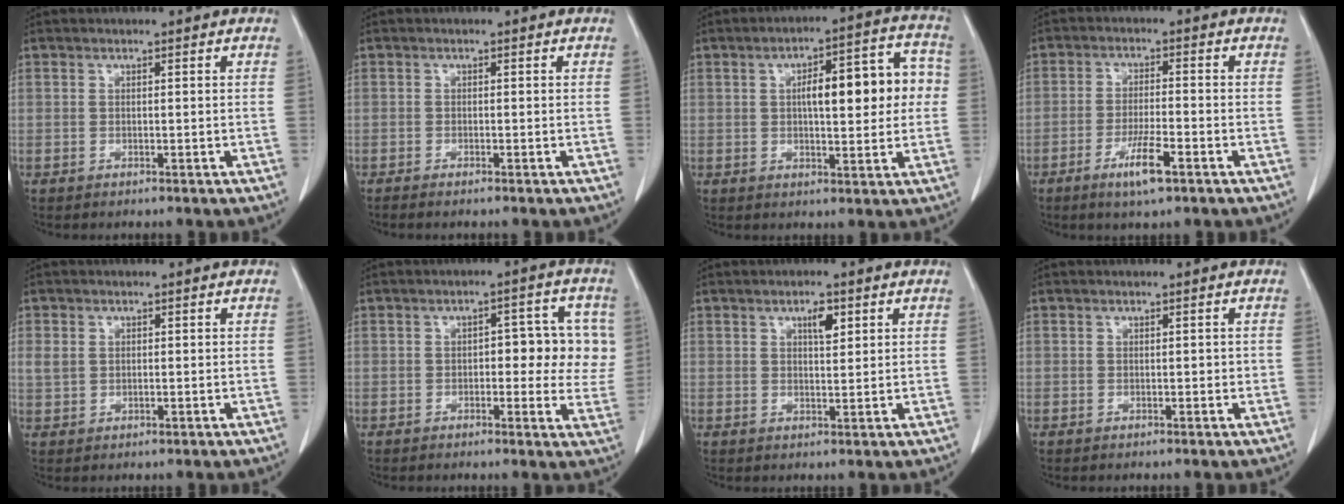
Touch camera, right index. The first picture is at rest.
{"total": 1.5, "force": [-1.3, -0.1, 0.9], "torque": [-0.014, -0.001, -0.016]}
{"total": 12.3, "force": [1.4, 3.6, 11.7], "torque": [-0.157, 0.039, 0.022]}
{"total": 6.0, "force": [-3.4, 0.6, 4.9], "torque": [-0.095, -0.008, -0.058]}
{"total": 2.5, "force": [0.5, 2.0, 1.5], "torque": [-0.036, 0.004, 0.015]}
{"total": 7.9, "force": [0.8, 3.8, 6.9], "torque": [-0.064, 0.020, 0.010]}
{"total": 2.9, "force": [1.5, 1.0, 2.3], "torque": [-0.040, -0.001, 0.025]}
{"total": 0.7, "force": [0.0, 0.4, 0.5], "torque": [-0.005, 0.003, 0.002]}